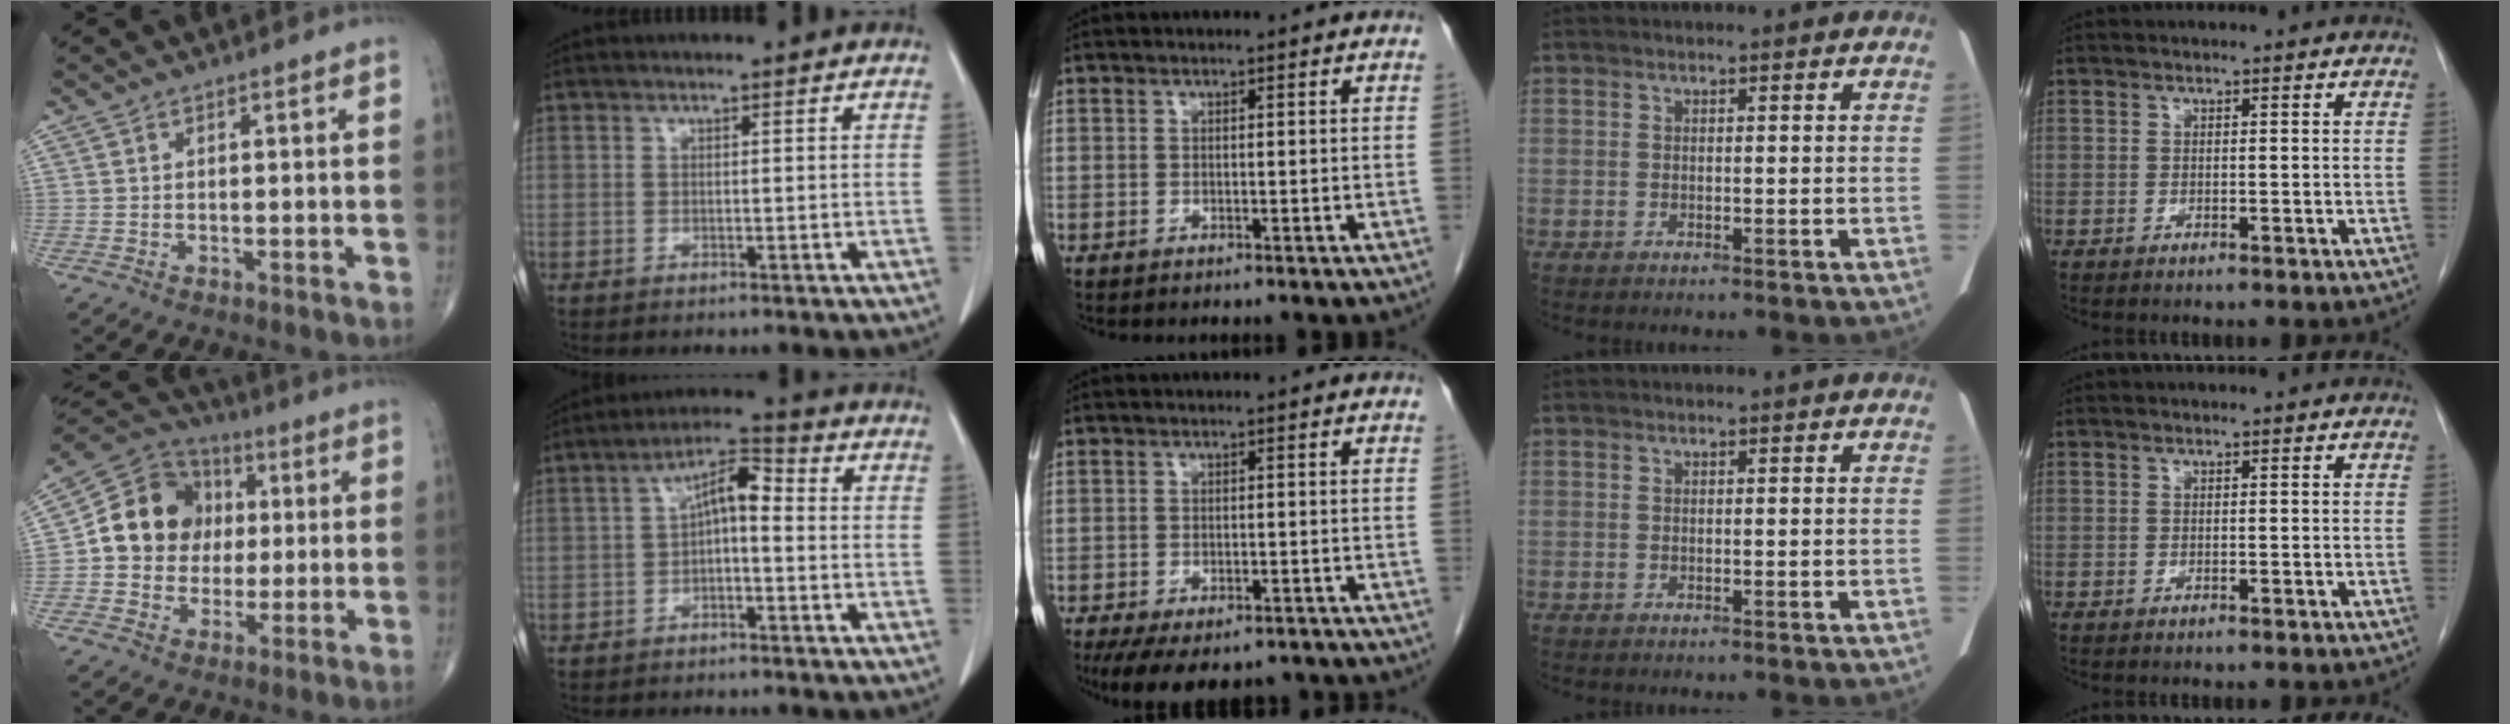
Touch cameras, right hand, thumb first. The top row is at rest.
{"thumb": {"total": 14.3, "force": [1.1, 12.6, 6.6], "torque": [-0.073, 0.021, 0.012]}, "index": {"total": 6.1, "force": [-0.1, 2.2, 5.7], "torque": [-0.100, 0.030, -0.008]}, "middle": {"total": 10.7, "force": [-7.9, 4.9, 5.3], "torque": [-0.097, -0.010, -0.108]}}